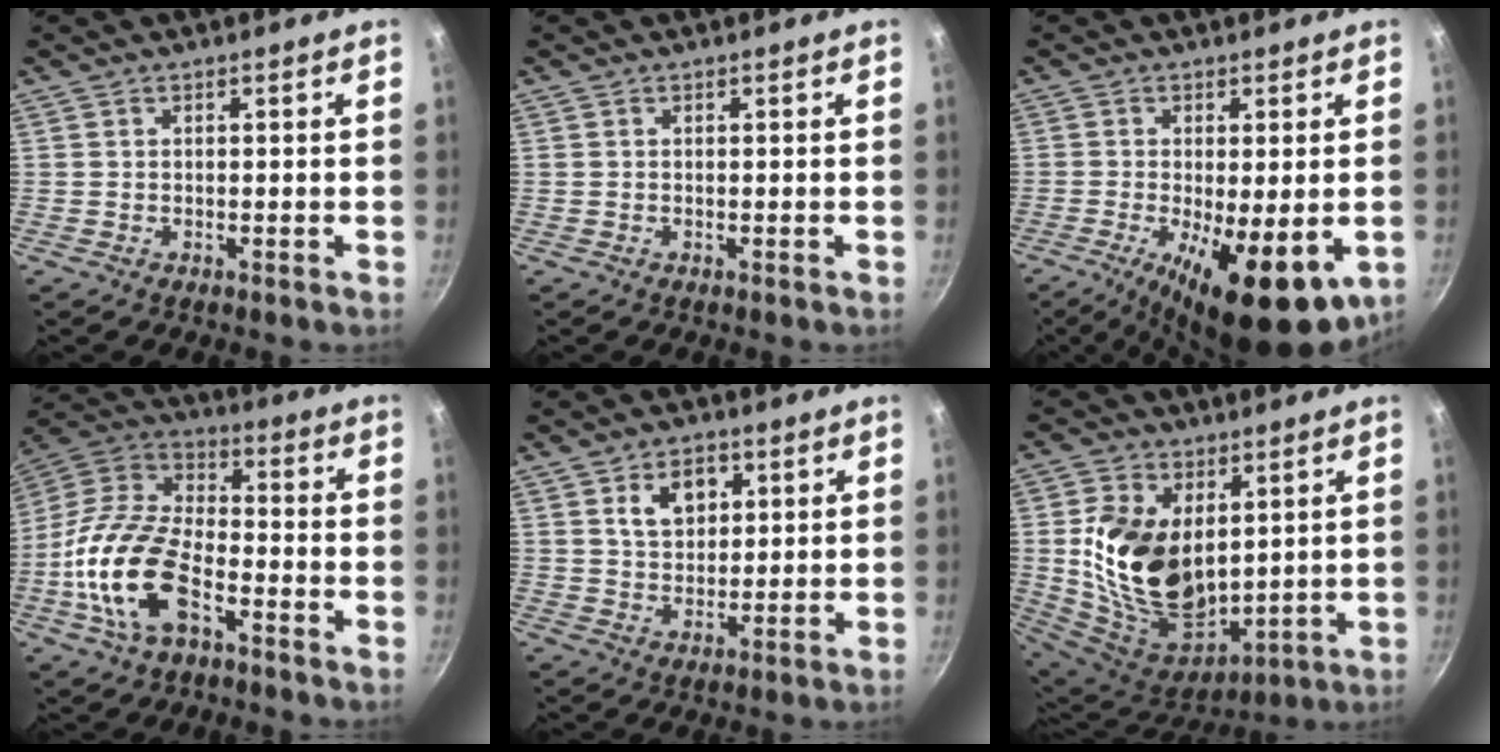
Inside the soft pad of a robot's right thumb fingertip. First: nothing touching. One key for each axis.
{"total": 0.0}
{"total": 17.1, "fx": -6.1, "fy": 6.2, "fz": 14.7, "tx": -0.198, "ty": -0.025, "tz": -0.077}
{"total": 18.6, "fx": -6.9, "fy": 9.8, "fz": 14.2, "tx": -0.283, "ty": 0.041, "tz": -0.134}
{"total": 7.0, "fx": 2.8, "fy": 4.8, "fz": 4.3, "tx": -0.046, "ty": -0.014, "tz": 0.050}
{"total": 19.8, "fx": 2.9, "fy": 12.3, "fz": 15.2, "tx": -0.256, "ty": -0.027, "tz": 0.079}